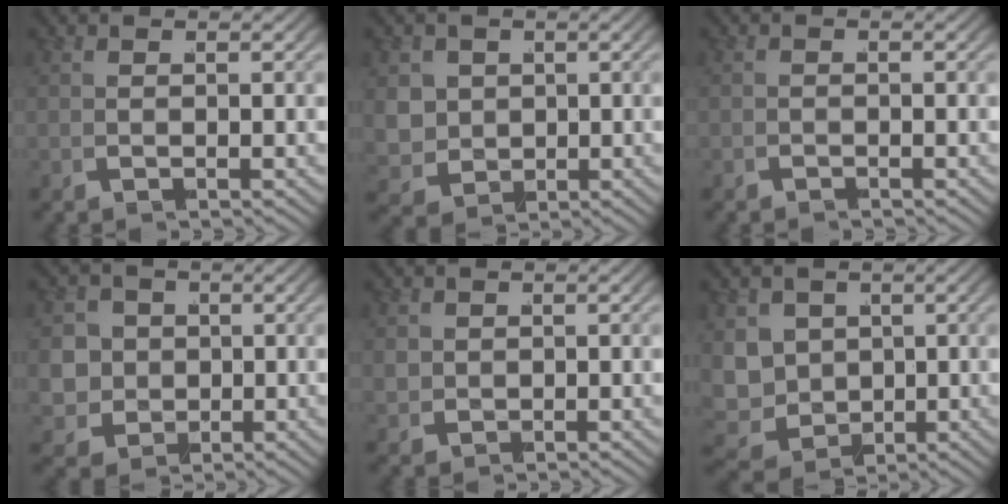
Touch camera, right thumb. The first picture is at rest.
{"total": 6.2, "force": [-0.3, 5.3, 3.2], "torque": [-0.095, -0.047, 0.009]}
{"total": 0.9, "force": [-0.8, 0.1, -0.3], "torque": [0.003, -0.006, -0.020]}
{"total": 8.4, "force": [-0.9, 7.4, 4.0], "torque": [-0.104, -0.044, -0.010]}
{"total": 1.7, "force": [0.4, 1.5, 0.6], "torque": [-0.024, -0.016, 0.018]}
{"total": 8.9, "force": [-1.9, 7.5, 4.4], "torque": [-0.132, -0.067, -0.015]}